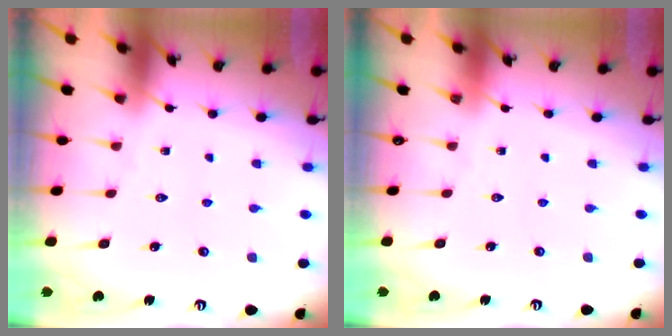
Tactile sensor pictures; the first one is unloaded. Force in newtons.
{"total": 0.0}